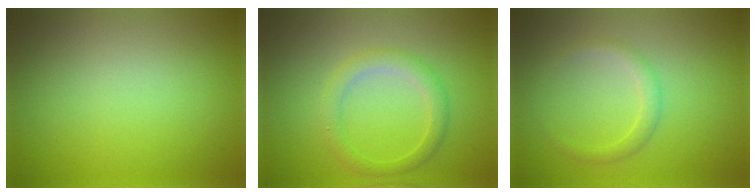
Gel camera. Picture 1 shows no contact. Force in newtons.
{"total": 2.4, "press": 2.4, "slide": 0.1}
{"total": 1.6, "press": 1.6, "slide": 0.1}